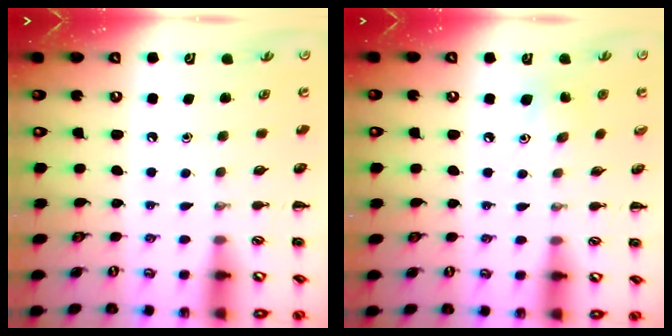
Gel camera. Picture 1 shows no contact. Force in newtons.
{"total": 2.9, "press": 2.8, "slide": 0.8}